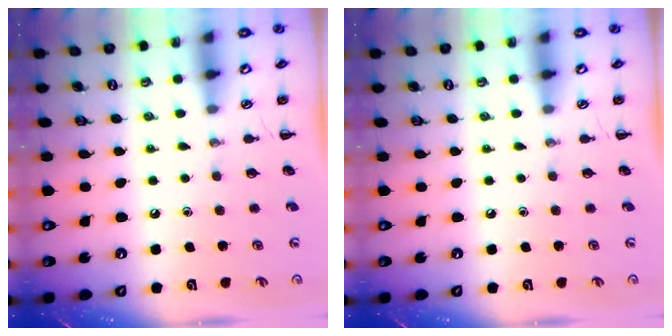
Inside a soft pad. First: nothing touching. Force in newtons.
{"total": 0.0}